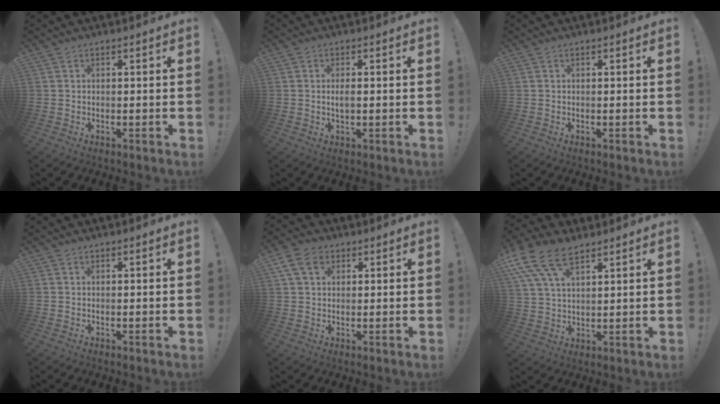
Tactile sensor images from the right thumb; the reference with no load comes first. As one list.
[{"total": 2.1, "force": [-0.2, 0.7, 1.9], "torque": [-0.031, -0.001, -0.006]}, {"total": 0.0}, {"total": 0.0}, {"total": 7.8, "force": [3.3, 5.4, 4.6], "torque": [-0.080, 0.004, 0.068]}, {"total": 12.1, "force": [7.7, 6.0, 7.2], "torque": [-0.147, -0.027, 0.148]}]